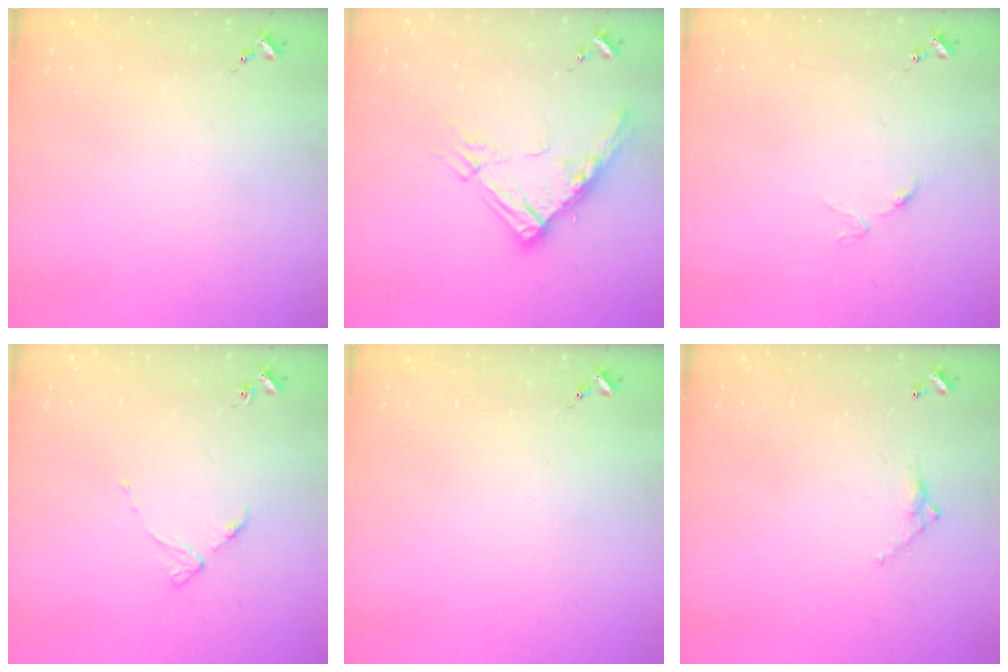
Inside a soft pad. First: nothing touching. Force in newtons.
{"total": 14.3, "press": 14.2, "slide": 1.4}
{"total": 3.7, "press": 3.7, "slide": 0.3}
{"total": 3.8, "press": 3.8, "slide": 0.5}
{"total": 0.0}
{"total": 4.6, "press": 4.6, "slide": 0.3}